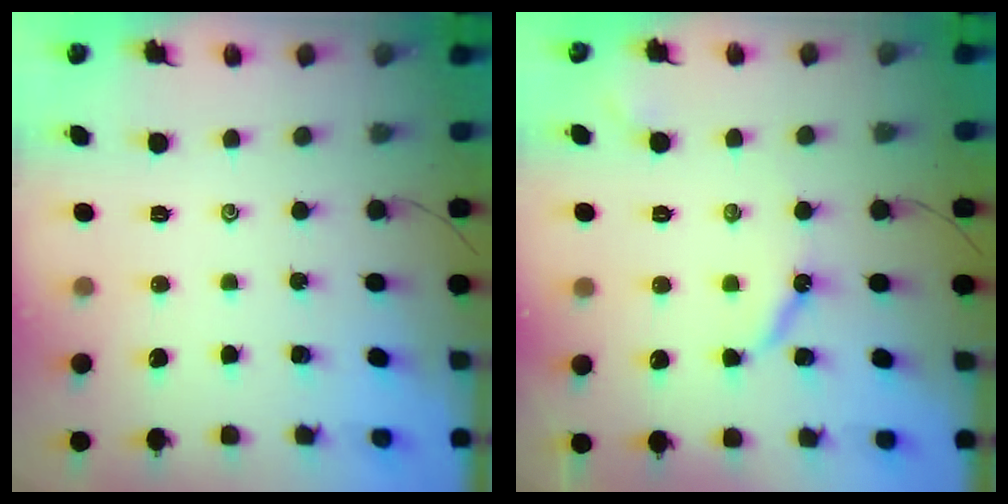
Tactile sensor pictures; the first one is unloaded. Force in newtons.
{"total": 5.5, "press": 5.5, "slide": 0.5}